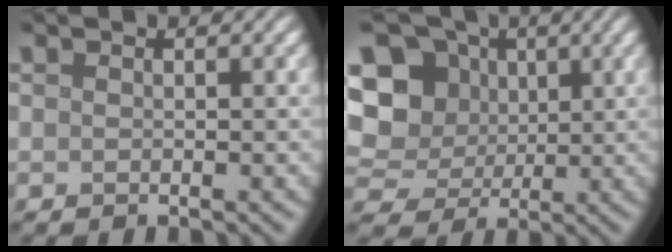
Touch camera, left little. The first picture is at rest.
{"total": 10.4, "force": [2.8, 8.8, 4.8], "torque": [-0.108, 0.028, 0.035]}